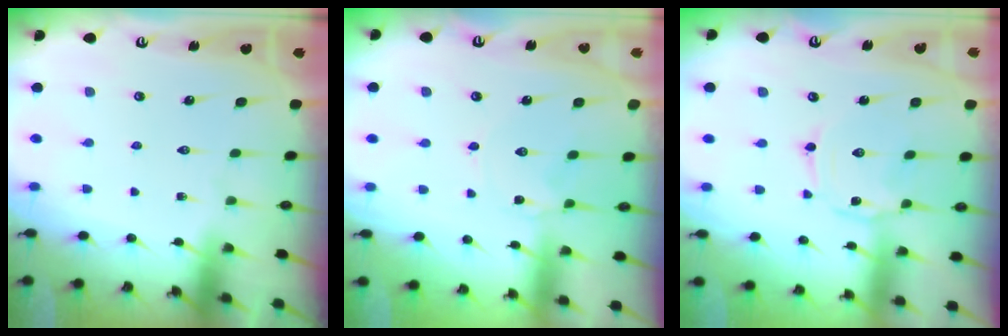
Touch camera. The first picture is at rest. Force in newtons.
{"total": 0.8, "press": 0.8, "slide": 0.0}
{"total": 2.0, "press": 2.0, "slide": 0.2}